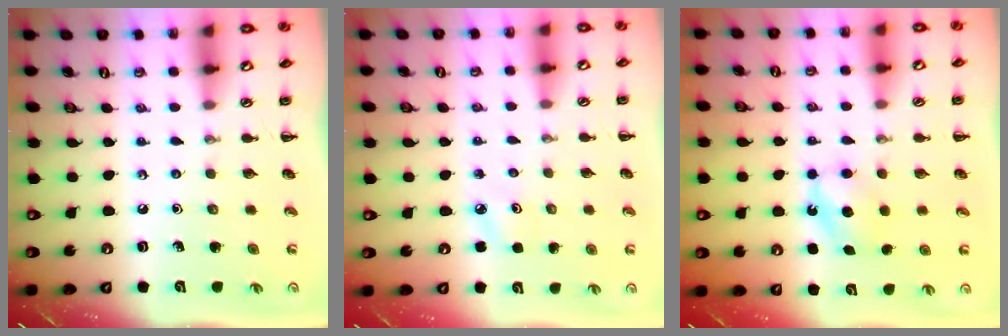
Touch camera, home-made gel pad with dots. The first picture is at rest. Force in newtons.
{"total": 3.2, "press": 3.1, "slide": 0.9}
{"total": 7.0, "press": 6.8, "slide": 1.6}